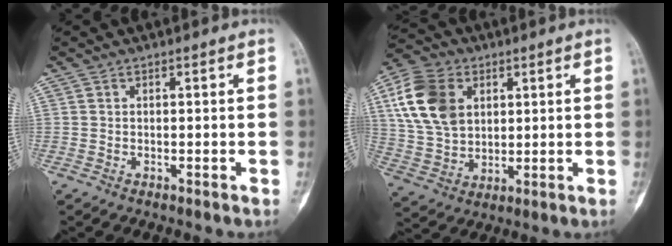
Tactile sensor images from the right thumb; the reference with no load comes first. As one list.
[{"total": 14.9, "force": [4.6, 10.7, 9.3], "torque": [-0.164, -0.005, 0.089]}]